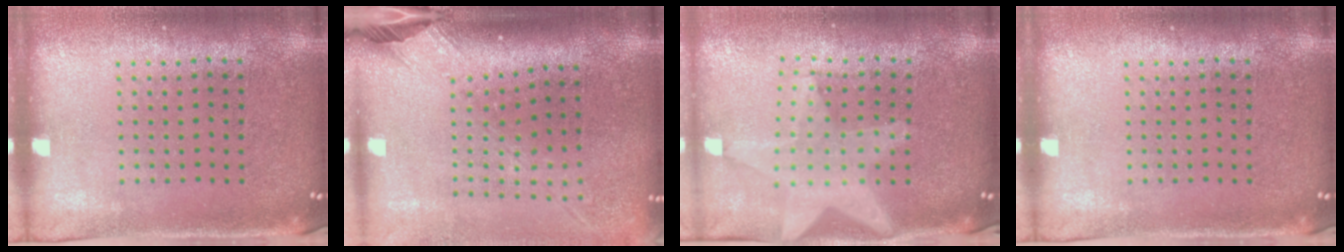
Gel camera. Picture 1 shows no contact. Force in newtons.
{"total": 2.6, "press": 1.9, "slide": 1.8}
{"total": 2.1, "press": 1.7, "slide": 1.1}
{"total": 0.0}